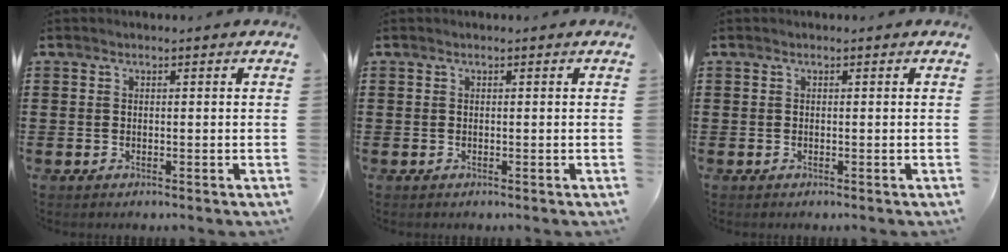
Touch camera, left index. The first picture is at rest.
{"total": 0.0}
{"total": 0.0}